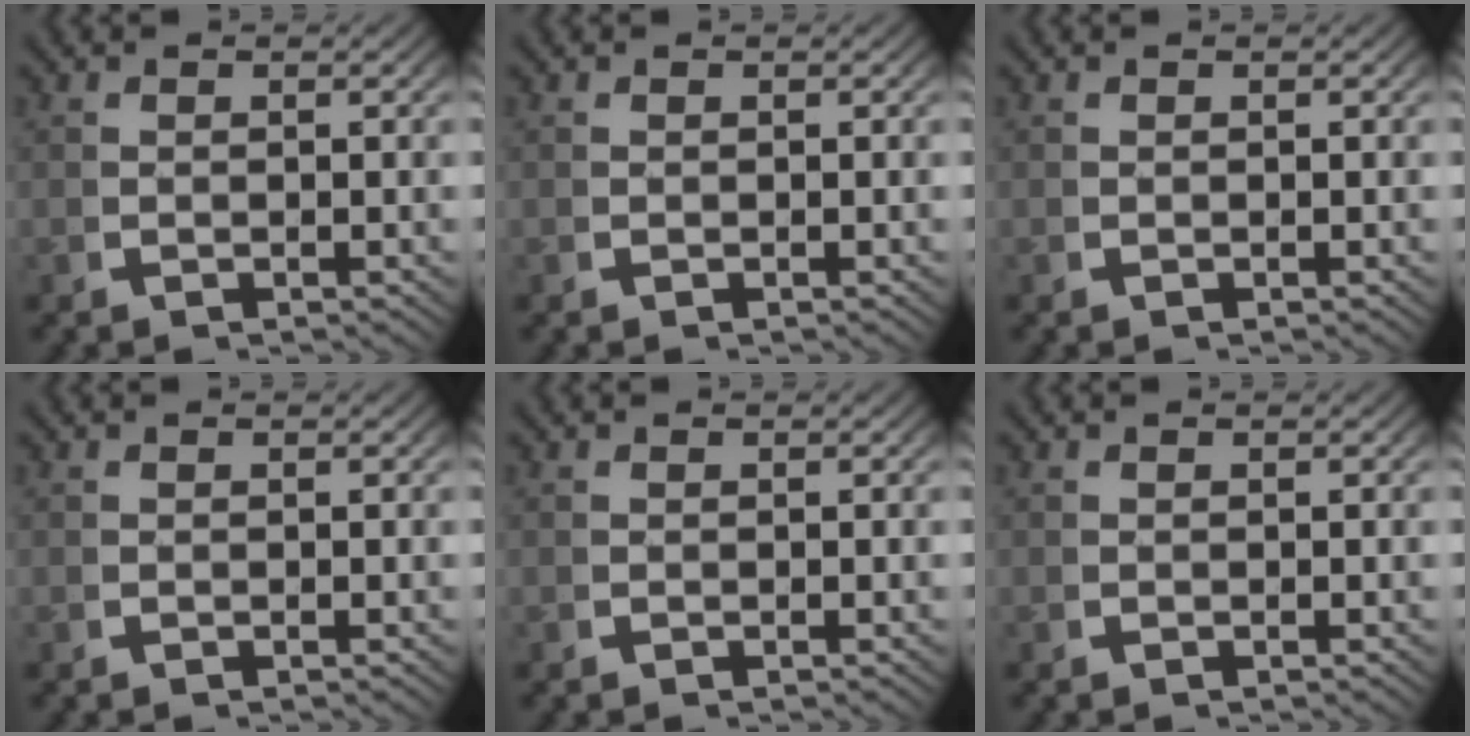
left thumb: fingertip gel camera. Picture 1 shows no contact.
{"total": 0.0}
{"total": 0.0}
{"total": 0.0}
{"total": 0.0}
{"total": 0.0}